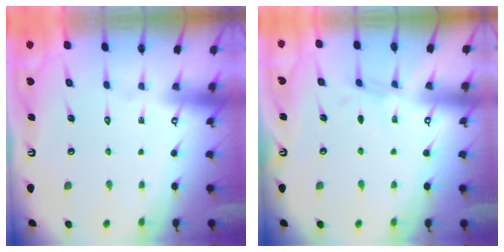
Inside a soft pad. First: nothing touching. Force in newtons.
{"total": 4.2, "press": 4.1, "slide": 0.6}